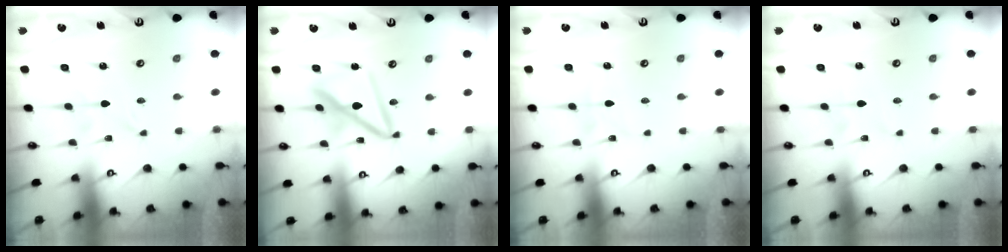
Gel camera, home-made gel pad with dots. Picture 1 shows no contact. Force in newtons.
{"total": 14.1, "press": 14.0, "slide": 1.6}
{"total": 2.3, "press": 2.3, "slide": 0.3}
{"total": 1.6, "press": 1.6, "slide": 0.2}